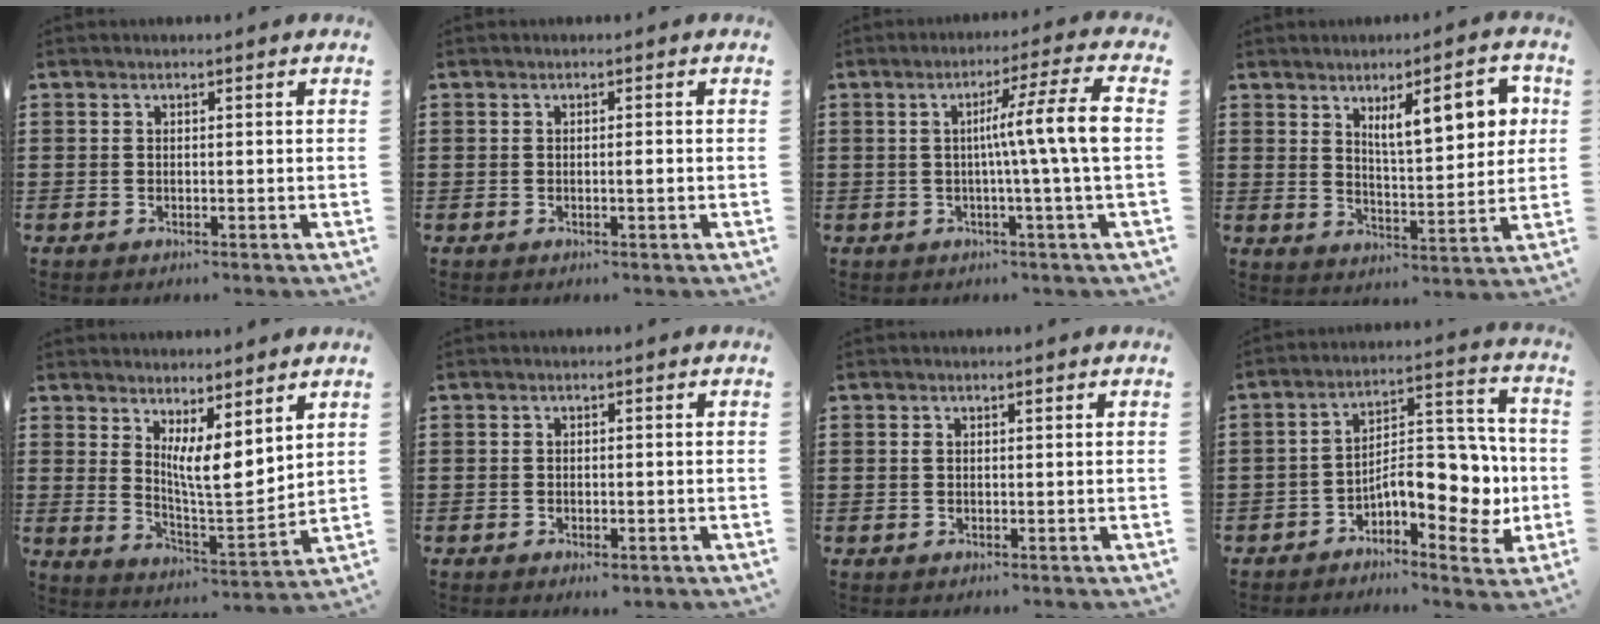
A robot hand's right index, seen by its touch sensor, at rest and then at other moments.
{"total": 1.0, "force": [-0.2, 0.1, 1.0], "torque": [-0.016, -0.002, -0.004]}
{"total": 9.9, "force": [0.3, -0.5, 9.9], "torque": [-0.171, -0.006, -0.005]}
{"total": 9.6, "force": [4.2, 3.2, 8.1], "torque": [-0.131, -0.003, 0.066]}
{"total": 6.4, "force": [4.4, 1.3, 4.5], "torque": [-0.090, -0.032, 0.077]}
{"total": 1.0, "force": [-0.7, 0.3, 0.6], "torque": [-0.013, -0.005, -0.013]}
{"total": 0.7, "force": [0.2, 0.3, 0.6], "torque": [-0.014, 0.001, 0.004]}
{"total": 10.5, "force": [-2.4, 5.5, 8.7], "torque": [-0.108, -0.003, -0.043]}